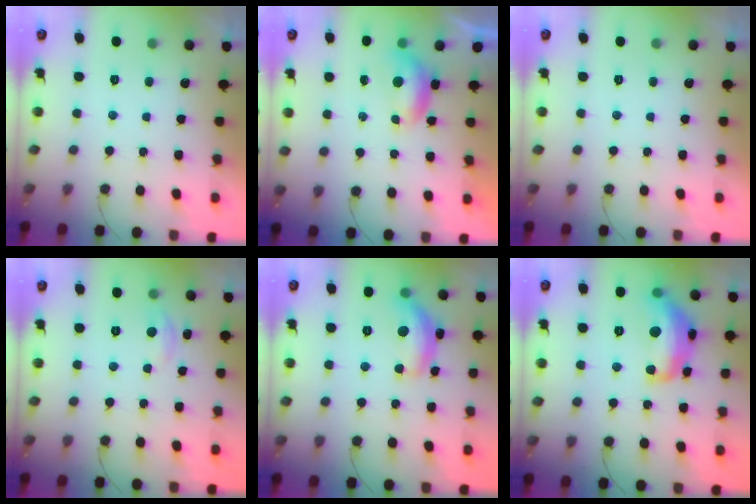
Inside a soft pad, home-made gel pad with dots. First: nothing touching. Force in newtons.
{"total": 5.8, "press": 5.8, "slide": 0.7}
{"total": 0.0}
{"total": 2.7, "press": 2.7, "slide": 0.3}
{"total": 13.4, "press": 13.3, "slide": 0.5}
{"total": 15.0, "press": 15.0, "slide": 1.1}